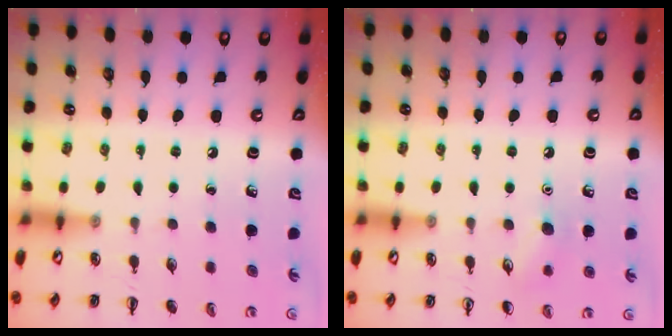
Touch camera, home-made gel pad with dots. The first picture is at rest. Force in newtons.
{"total": 7.3, "press": 7.0, "slide": 2.1}